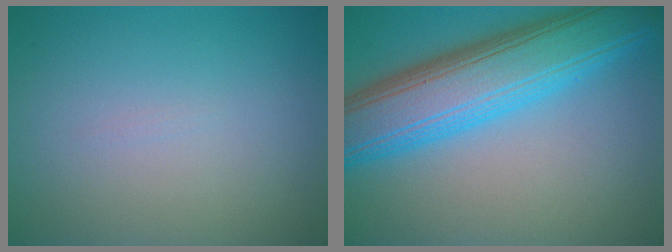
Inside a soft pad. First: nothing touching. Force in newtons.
{"total": 10.0, "press": 10.0, "slide": 0.3}